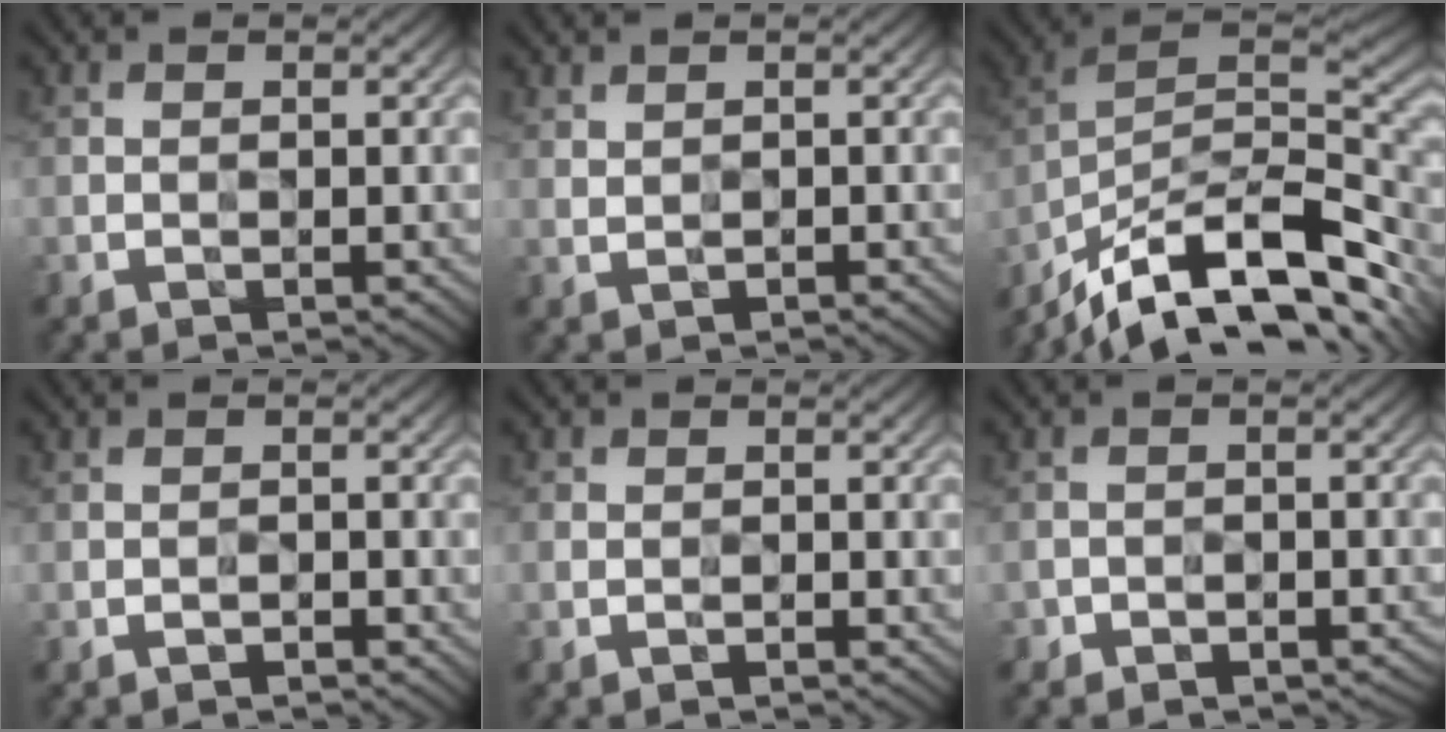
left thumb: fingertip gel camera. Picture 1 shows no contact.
{"total": 0.8, "force": [0.7, 0.3, 0.4], "torque": [-0.012, 0.000, 0.017]}
{"total": 16.7, "force": [-10.7, 6.4, 11.2], "torque": [-0.240, -0.011, -0.183]}
{"total": 0.9, "force": [-0.8, 0.2, 0.4], "torque": [-0.005, 0.001, -0.015]}
{"total": 0.7, "force": [-0.6, 0.5, 0.1], "torque": [0.002, -0.002, -0.014]}
{"total": 2.0, "force": [-1.6, 1.2, 0.3], "torque": [0.000, 0.004, -0.028]}